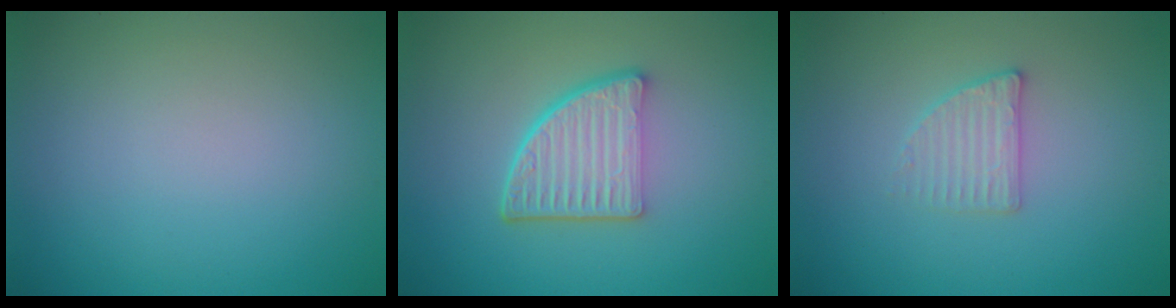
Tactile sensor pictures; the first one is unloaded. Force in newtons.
{"total": 5.3, "press": 3.8, "slide": 3.7}
{"total": 2.1, "press": 2.1, "slide": 0.4}